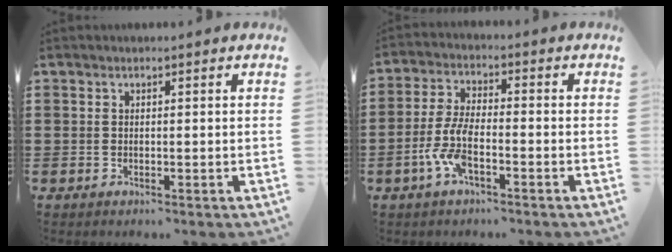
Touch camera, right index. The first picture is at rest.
{"total": 6.9, "force": [-2.7, 2.4, 5.9], "torque": [-0.141, -0.007, -0.057]}